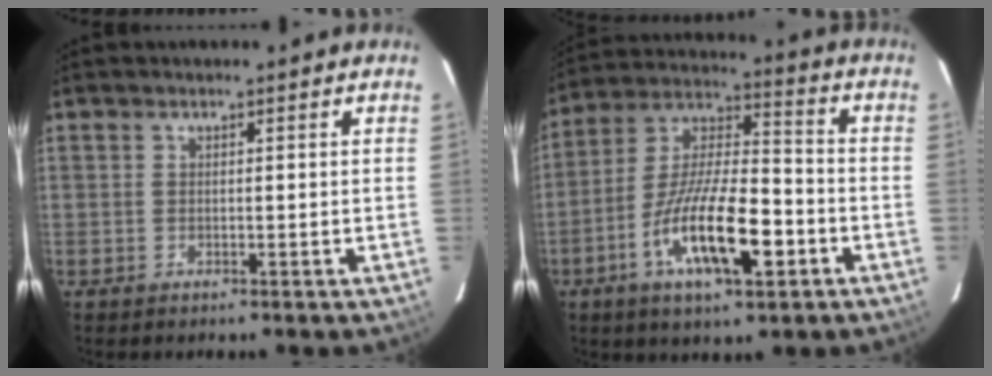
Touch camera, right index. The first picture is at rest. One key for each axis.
{"total": 16.9, "fx": -6.8, "fy": 5.2, "fz": 14.6, "tx": -0.279, "ty": -0.004, "tz": -0.122}